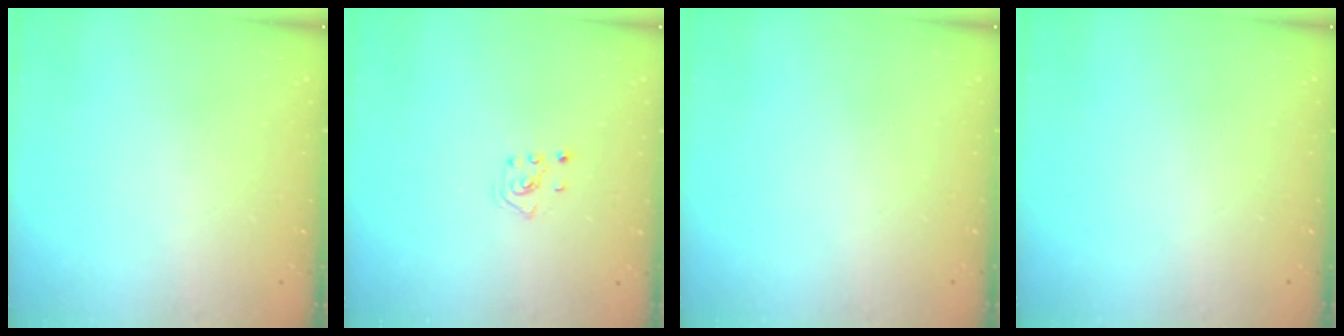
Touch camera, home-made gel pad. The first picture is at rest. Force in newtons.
{"total": 2.6, "press": 2.6, "slide": 0.5}
{"total": 0.0}
{"total": 0.0}